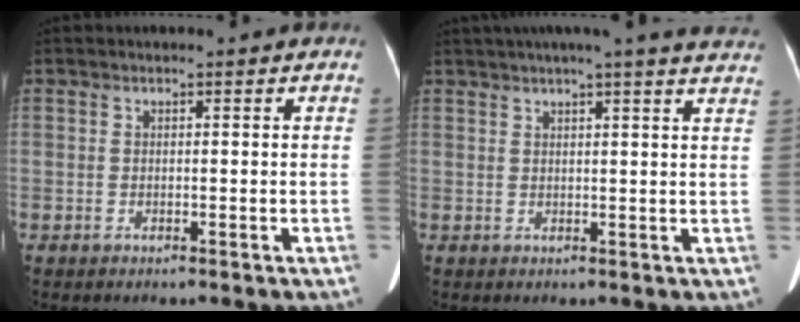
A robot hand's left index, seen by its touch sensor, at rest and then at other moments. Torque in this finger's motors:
{"motor_torque": [0.73, -0.87, 0.10, 0.05]}